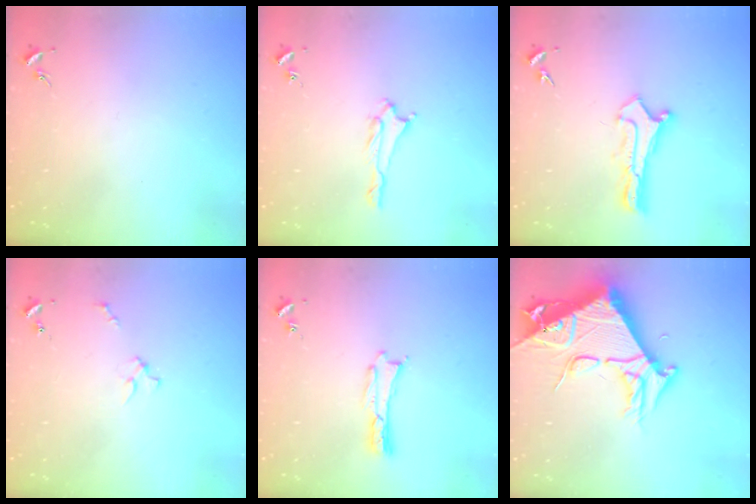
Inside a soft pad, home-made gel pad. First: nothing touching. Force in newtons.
{"total": 1.7, "press": 1.7, "slide": 0.3}
{"total": 0.8, "press": 0.8, "slide": 0.0}
{"total": 2.3, "press": 2.2, "slide": 0.3}
{"total": 0.0}
{"total": 11.2, "press": 11.1, "slide": 1.1}